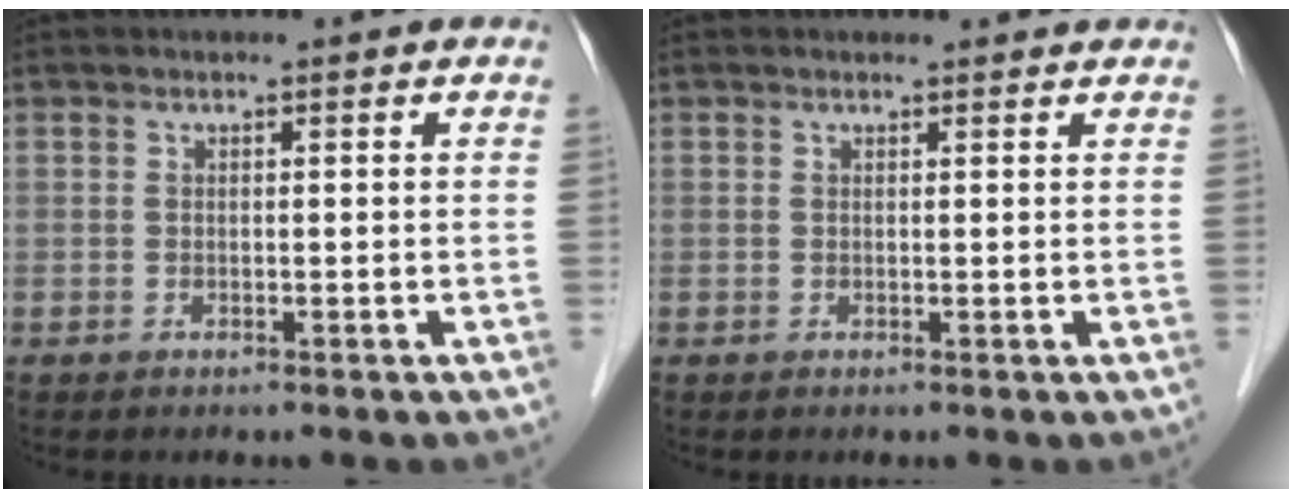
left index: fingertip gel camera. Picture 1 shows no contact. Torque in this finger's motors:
{"motor_torque": [0.57, -0.61, 0.00, -0.01]}